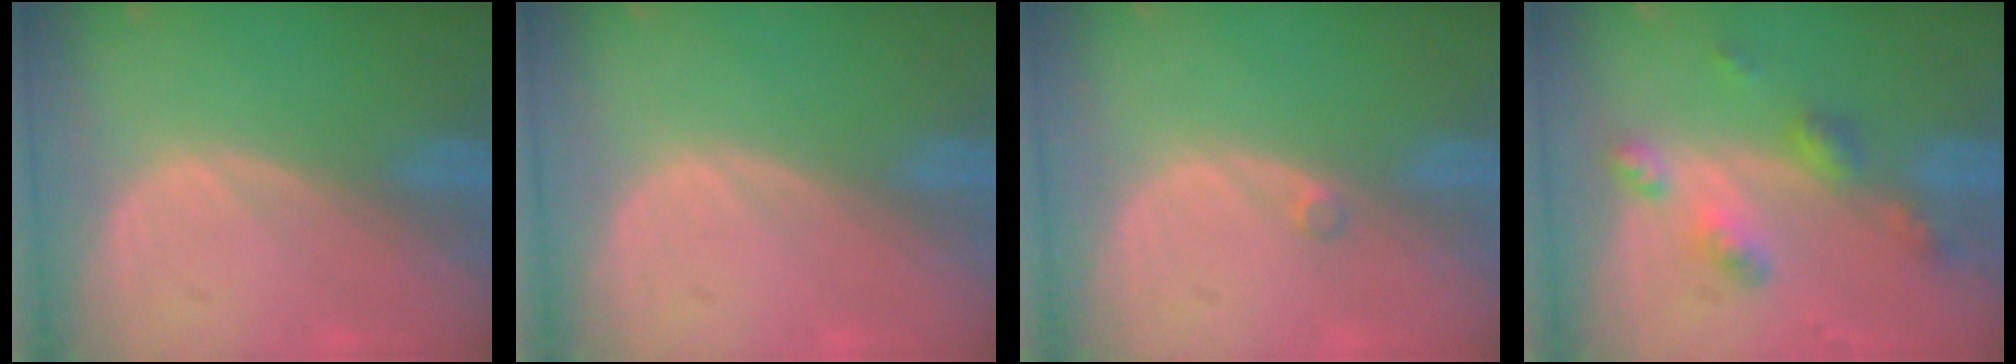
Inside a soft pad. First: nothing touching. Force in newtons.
{"total": 0.0}
{"total": 0.6, "press": 0.6, "slide": 0.1}
{"total": 6.0, "press": 5.2, "slide": 3.0}